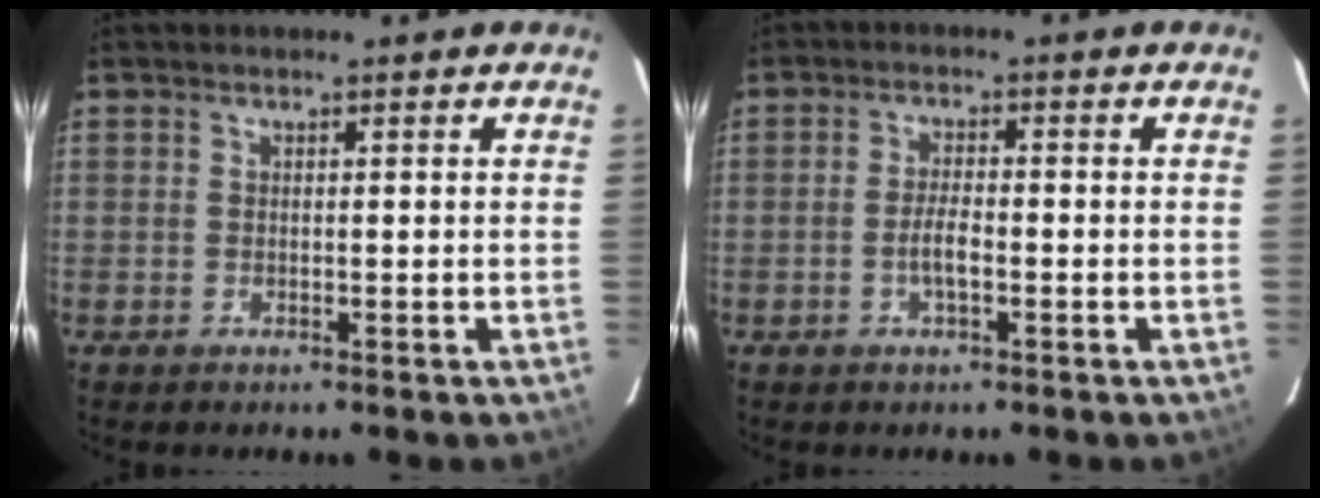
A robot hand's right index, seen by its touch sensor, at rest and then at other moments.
{"total": 3.3, "force": [-1.2, 0.8, 3.0], "torque": [-0.061, 0.001, -0.023]}